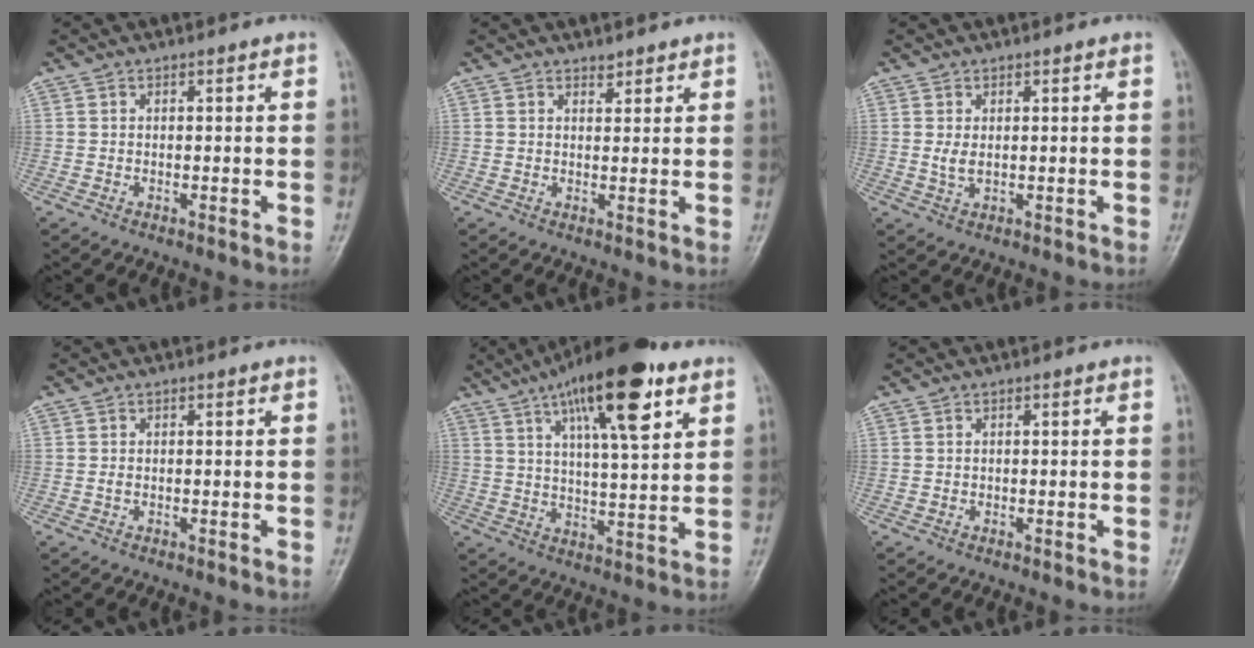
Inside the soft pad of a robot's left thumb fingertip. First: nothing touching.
{"total": 1.7, "force": [1.5, 0.8, 0.4], "torque": [0.004, -0.011, 0.021]}
{"total": 2.5, "force": [0.7, 1.2, 2.1], "torque": [-0.038, -0.004, 0.017]}
{"total": 0.9, "force": [0.2, 0.4, 0.7], "torque": [-0.017, 0.004, 0.007]}
{"total": 18.6, "force": [9.7, 5.2, 14.9], "torque": [-0.222, -0.026, 0.155]}
{"total": 0.0}